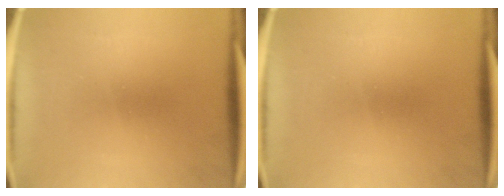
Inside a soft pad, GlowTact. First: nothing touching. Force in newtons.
{"total": 0.0}